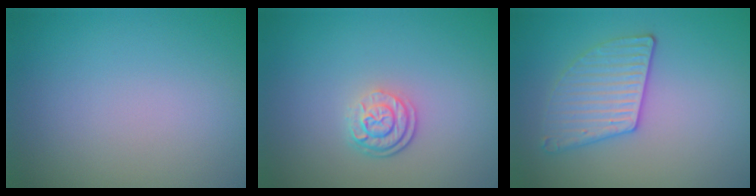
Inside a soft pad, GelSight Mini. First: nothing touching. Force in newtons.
{"total": 2.6, "press": 1.9, "slide": 1.8}
{"total": 3.0, "press": 2.9, "slide": 0.4}